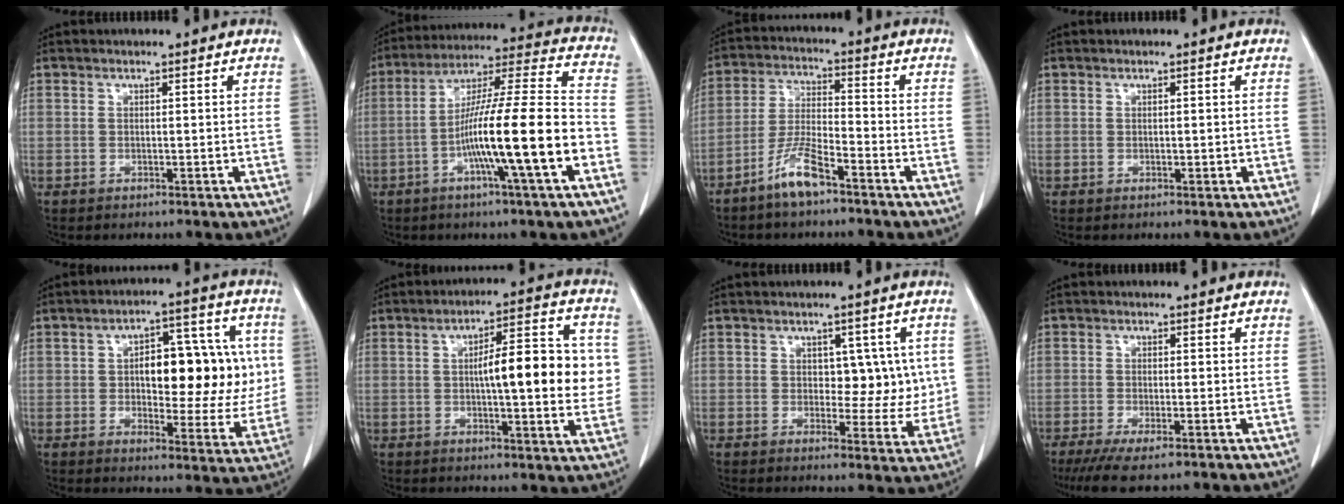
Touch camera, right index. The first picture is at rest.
{"total": 17.6, "force": [-5.8, -0.1, 16.7], "torque": [-0.279, 0.006, -0.103]}
{"total": 7.3, "force": [-5.1, 1.1, 5.1], "torque": [-0.107, -0.008, -0.101]}
{"total": 0.6, "force": [-0.1, 0.3, 0.5], "torque": [-0.008, -0.001, 0.000]}
{"total": 15.9, "force": [1.6, 6.9, 14.2], "torque": [-0.184, 0.031, 0.032]}
{"total": 13.5, "force": [0.7, 3.5, 13.1], "torque": [-0.182, 0.027, 0.009]}
{"total": 6.2, "force": [1.1, 4.0, 4.6], "torque": [-0.038, 0.010, 0.021]}
{"total": 5.5, "force": [-3.9, 0.8, 3.8], "torque": [-0.062, -0.015, -0.063]}